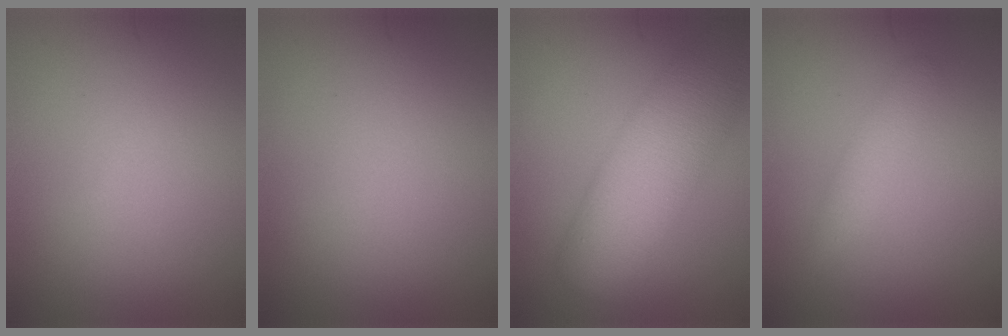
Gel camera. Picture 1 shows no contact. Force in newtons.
{"total": 0.0}
{"total": 8.9, "press": 8.9, "slide": 0.6}
{"total": 1.7, "press": 1.7, "slide": 0.1}